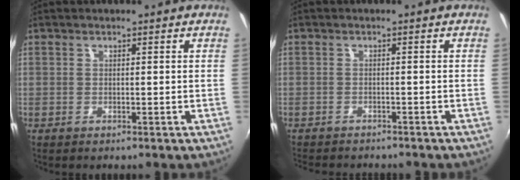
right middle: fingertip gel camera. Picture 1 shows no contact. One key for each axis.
{"total": 5.9, "fx": -5.4, "fy": 1.3, "fz": 1.9, "tx": -0.050, "ty": -0.018, "tz": -0.083}